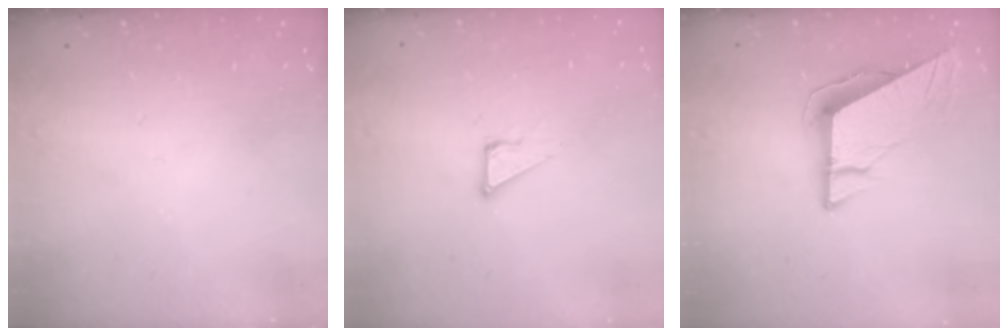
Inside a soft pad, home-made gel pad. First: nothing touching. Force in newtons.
{"total": 3.3, "press": 3.3, "slide": 0.2}
{"total": 9.1, "press": 9.1, "slide": 0.3}